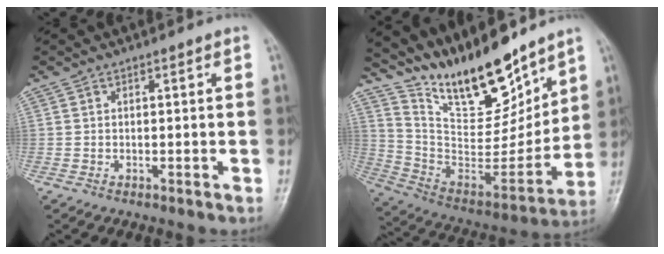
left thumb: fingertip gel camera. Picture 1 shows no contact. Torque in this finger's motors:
{"motor_torque": [0.48, 0.08, 0.76, -2.00, 0.27]}